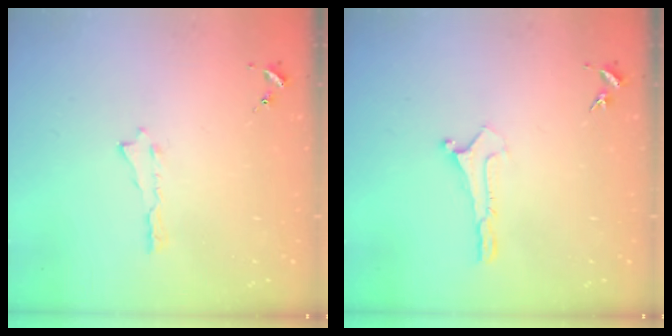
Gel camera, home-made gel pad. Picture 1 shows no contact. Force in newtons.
{"total": 0.0}